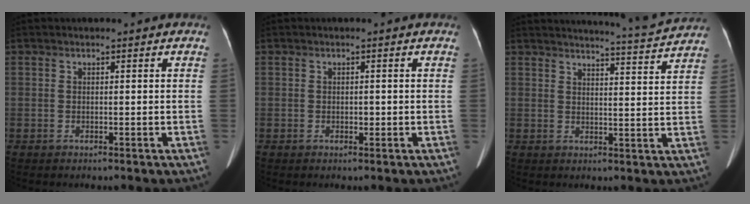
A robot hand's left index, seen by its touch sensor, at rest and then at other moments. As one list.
[{"total": 0.7, "force": [-0.2, 0.5, 0.5], "torque": [-0.009, 0.000, -0.002]}, {"total": 9.0, "force": [8.7, -1.8, 1.6], "torque": [-0.035, -0.025, 0.109]}]